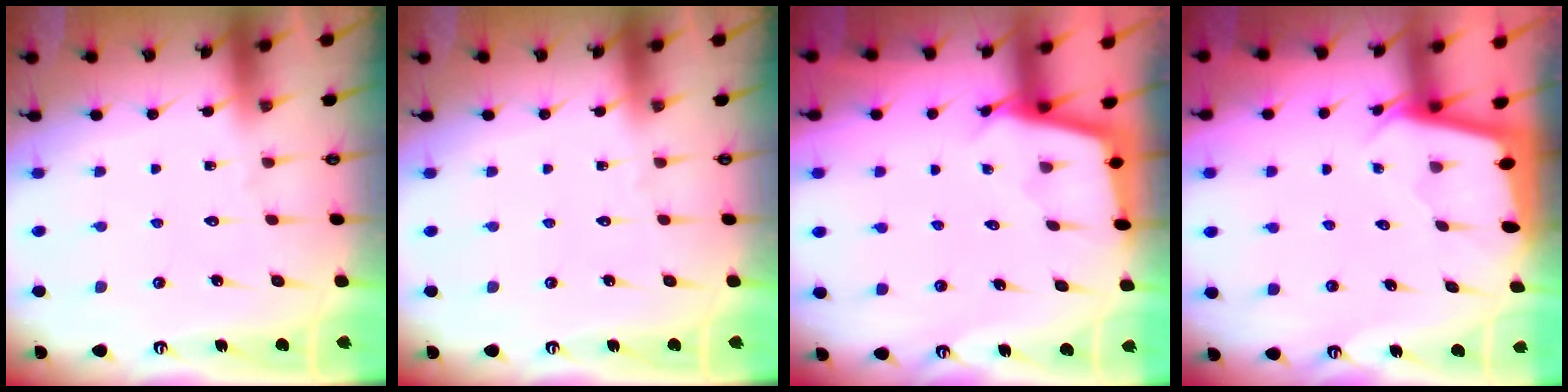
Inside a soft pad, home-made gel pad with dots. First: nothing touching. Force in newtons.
{"total": 0.0}
{"total": 2.3, "press": 2.3, "slide": 0.1}
{"total": 1.6, "press": 1.6, "slide": 0.1}